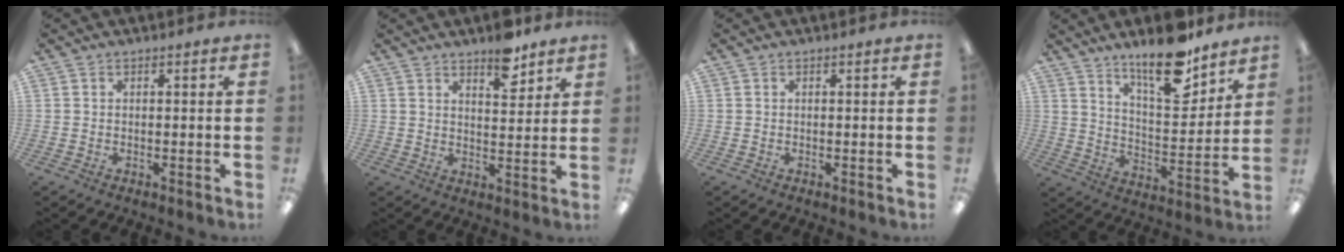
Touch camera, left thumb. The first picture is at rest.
{"total": 6.9, "force": [5.5, 2.6, 3.3], "torque": [-0.029, -0.038, 0.092]}
{"total": 0.0}
{"total": 16.5, "force": [12.8, 5.3, 8.9], "torque": [-0.130, -0.084, 0.215]}